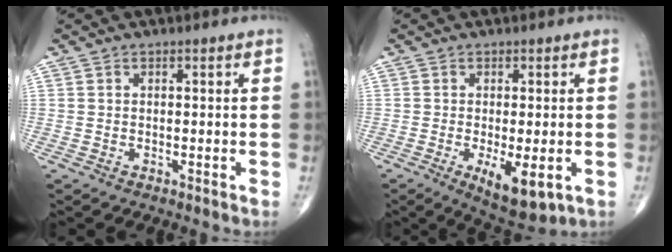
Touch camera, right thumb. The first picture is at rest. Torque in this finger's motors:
{"motor_torque": [0.89, 1.12, 0.16, -0.21, 0.22]}